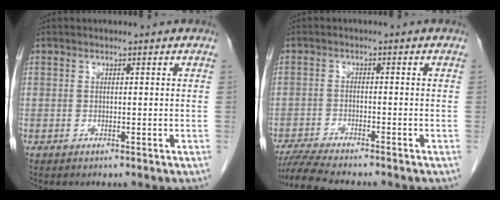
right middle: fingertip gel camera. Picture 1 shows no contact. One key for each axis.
{"total": 7.5, "fx": -6.7, "fy": 0.2, "fz": 3.3, "tx": -0.056, "ty": -0.017, "tz": -0.112}